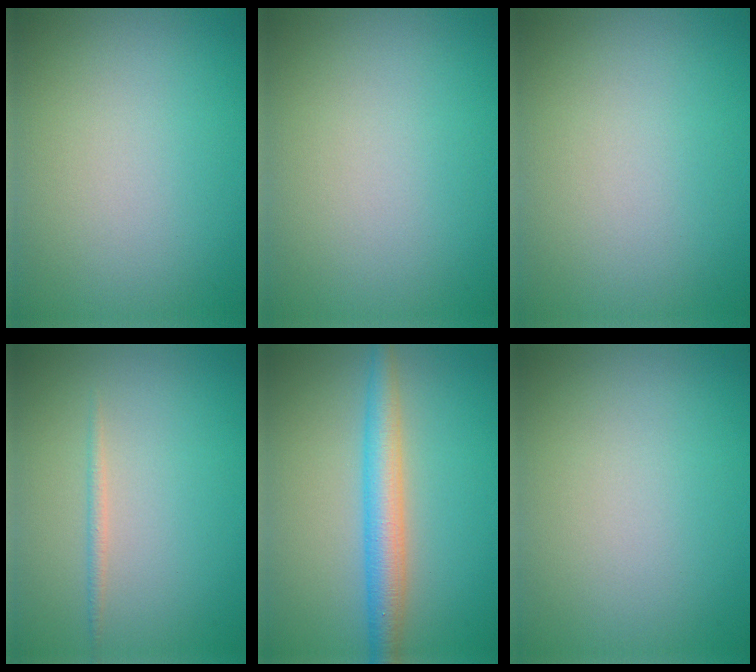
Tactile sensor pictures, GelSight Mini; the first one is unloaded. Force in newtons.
{"total": 0.0}
{"total": 0.0}
{"total": 0.8, "press": 0.8, "slide": 0.0}
{"total": 4.0, "press": 4.0, "slide": 0.0}
{"total": 0.0}